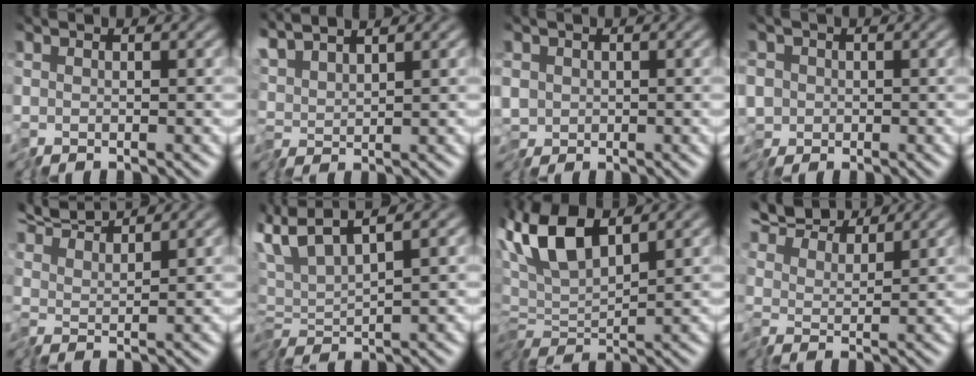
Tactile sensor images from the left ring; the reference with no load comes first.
{"total": 3.1, "force": [2.7, 0.1, 1.4], "torque": [-0.043, 0.011, 0.052]}
{"total": 2.1, "force": [-0.2, 1.9, 0.9], "torque": [-0.023, 0.001, -0.013]}
{"total": 2.6, "force": [-0.4, 2.4, 0.8], "torque": [-0.022, -0.003, -0.019]}
{"total": 4.8, "force": [4.6, 0.4, 1.4], "torque": [-0.040, 0.017, 0.086]}
{"total": 3.9, "force": [1.2, 1.0, 3.6], "torque": [-0.074, 0.010, 0.014]}
{"total": 6.5, "force": [2.4, 2.7, 5.4], "torque": [-0.110, 0.012, 0.031]}
{"total": 7.1, "force": [6.2, 2.1, 2.8], "torque": [-0.074, 0.023, 0.091]}